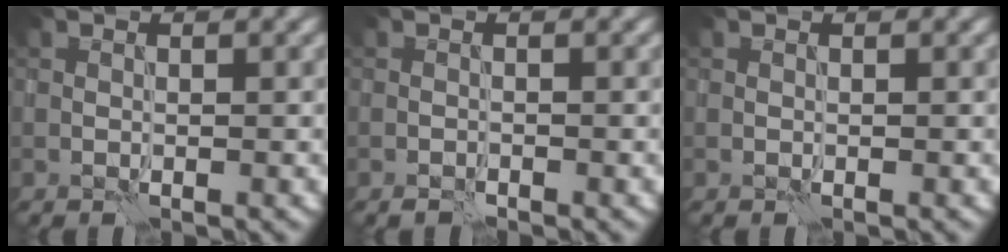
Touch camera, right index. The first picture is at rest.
{"total": 0.6, "force": [-0.5, 0.1, 0.2], "torque": [-0.002, 0.003, -0.012]}
{"total": 0.0}